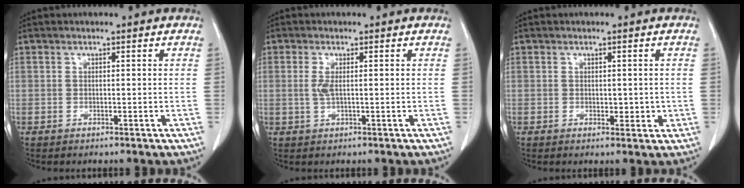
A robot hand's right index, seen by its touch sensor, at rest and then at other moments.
{"total": 2.0, "force": [0.3, 0.4, 1.9], "torque": [-0.045, -0.001, 0.010]}
{"total": 2.1, "force": [0.1, 1.3, 1.6], "torque": [-0.014, 0.000, 0.009]}